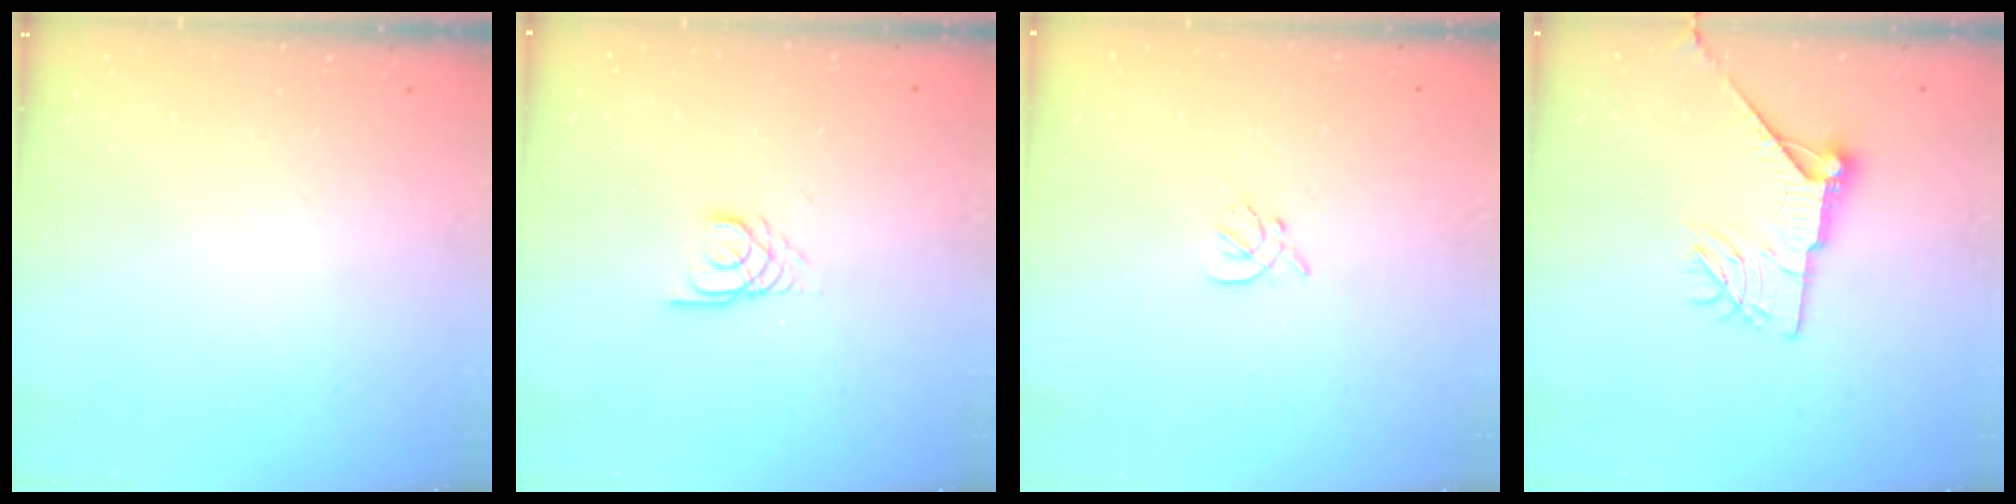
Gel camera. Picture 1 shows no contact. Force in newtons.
{"total": 3.0, "press": 3.0, "slide": 0.3}
{"total": 2.2, "press": 2.1, "slide": 0.6}
{"total": 11.6, "press": 11.5, "slide": 1.2}